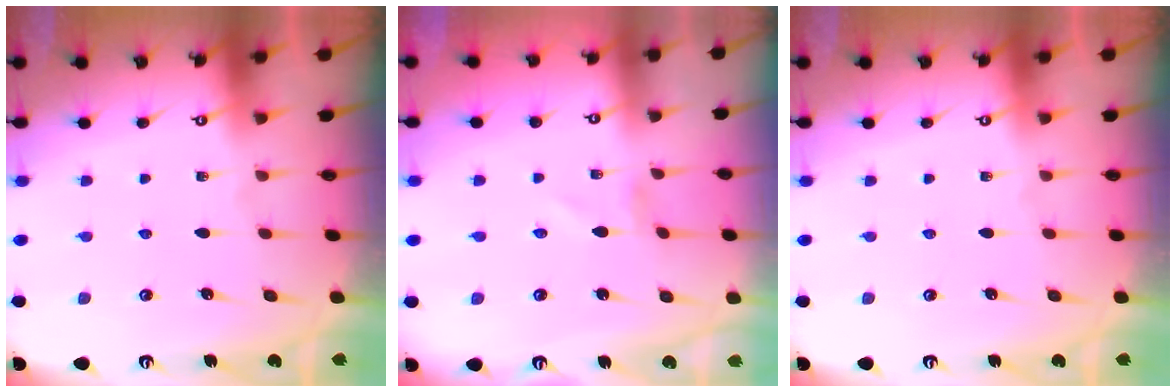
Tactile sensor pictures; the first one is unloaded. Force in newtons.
{"total": 1.4, "press": 1.4, "slide": 0.1}
{"total": 0.0}